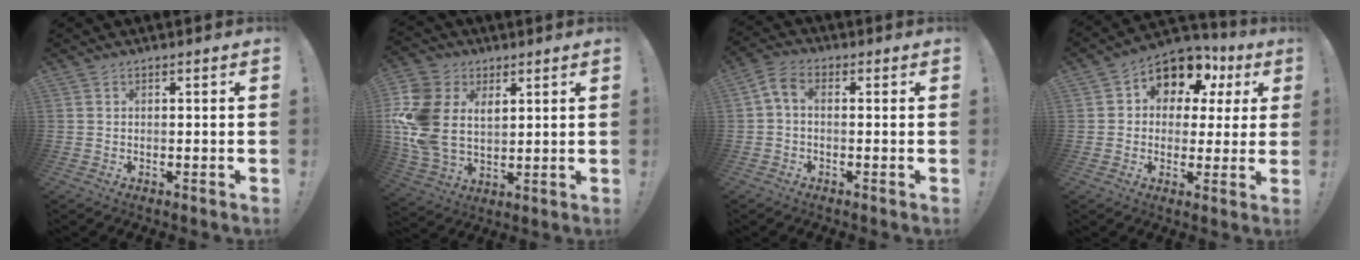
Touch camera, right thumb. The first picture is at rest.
{"total": 17.7, "force": [4.4, 13.1, 11.0], "torque": [-0.241, -0.021, 0.081]}
{"total": 4.4, "force": [0.3, 2.6, 3.5], "torque": [-0.078, -0.001, 0.007]}
{"total": 10.8, "force": [5.5, 7.4, 5.6], "torque": [-0.075, -0.042, 0.099]}